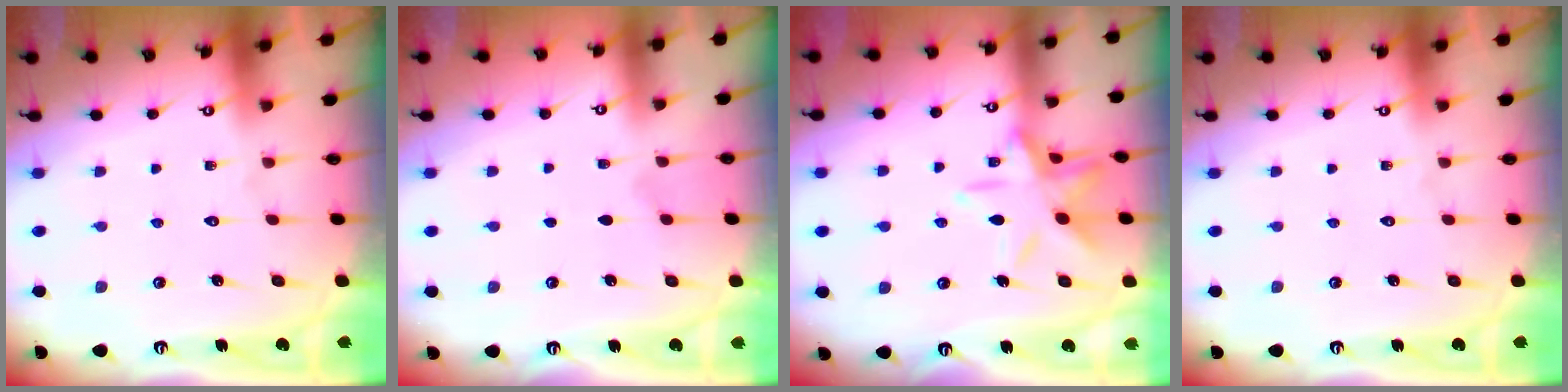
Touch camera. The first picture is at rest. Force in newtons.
{"total": 2.7, "press": 2.3, "slide": 1.6}
{"total": 13.7, "press": 13.7, "slide": 1.0}
{"total": 0.0}